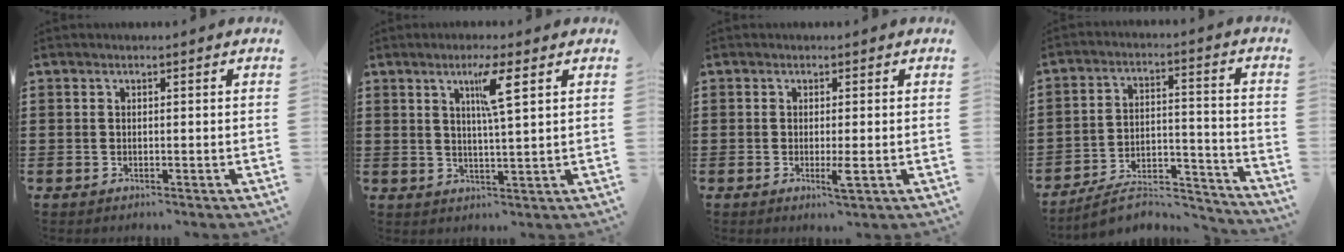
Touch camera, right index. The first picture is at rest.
{"total": 5.4, "force": [2.6, 0.0, 4.8], "torque": [-0.086, -0.006, 0.036]}
{"total": 2.6, "force": [-0.6, 0.1, 2.5], "torque": [-0.052, -0.010, -0.012]}
{"total": 7.4, "force": [-6.2, 2.1, 3.4], "torque": [-0.060, 0.010, -0.118]}